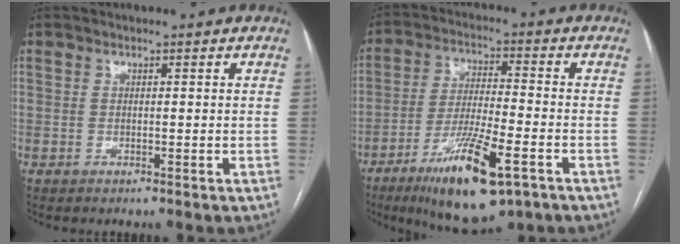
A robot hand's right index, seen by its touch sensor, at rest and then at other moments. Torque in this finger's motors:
{"motor_torque": [0.92, -0.58, 0.79, 0.17]}